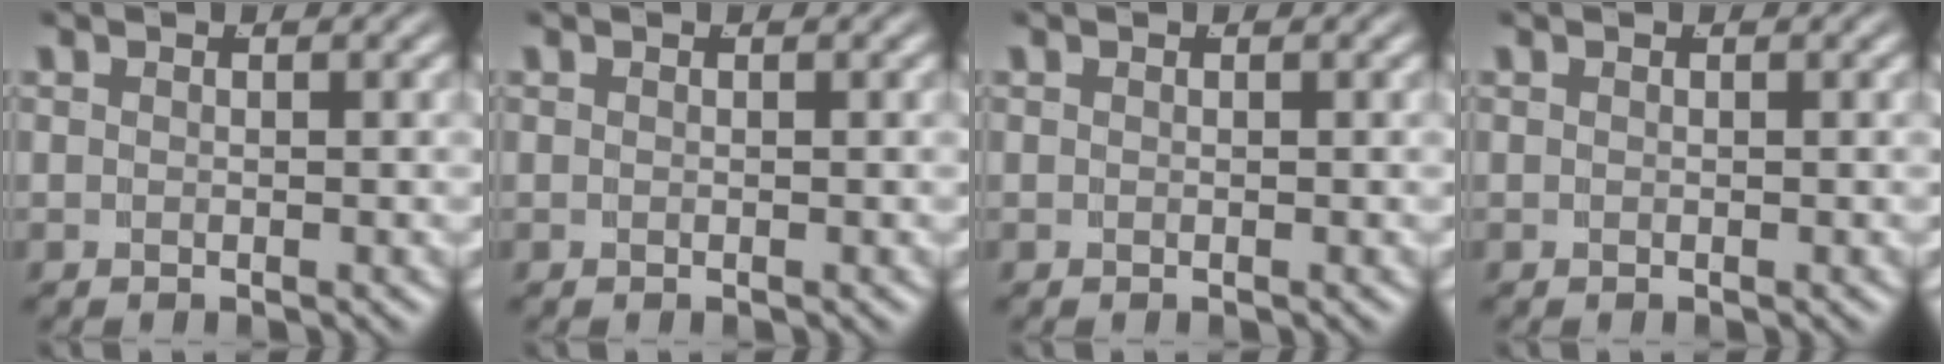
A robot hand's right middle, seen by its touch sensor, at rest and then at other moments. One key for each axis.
{"total": 0.0}
{"total": 0.0}
{"total": 0.0}